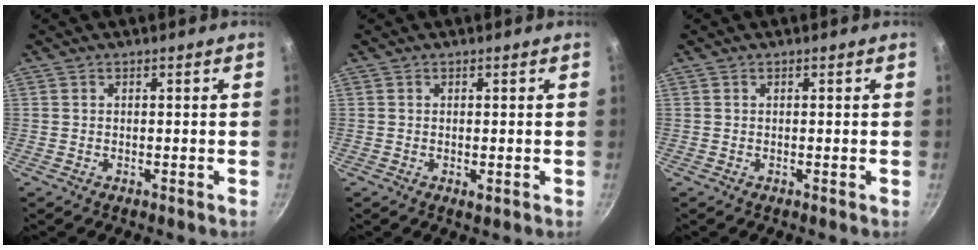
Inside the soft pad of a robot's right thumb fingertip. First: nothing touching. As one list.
[{"total": 0.8, "force": [-0.1, 0.2, 0.8], "torque": [-0.015, -0.005, -0.002]}, {"total": 0.0}]